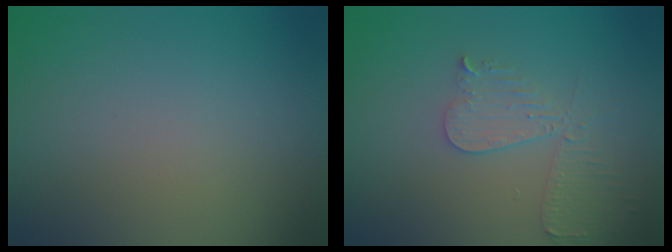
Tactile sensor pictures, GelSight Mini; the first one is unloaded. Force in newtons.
{"total": 3.9, "press": 3.7, "slide": 1.2}